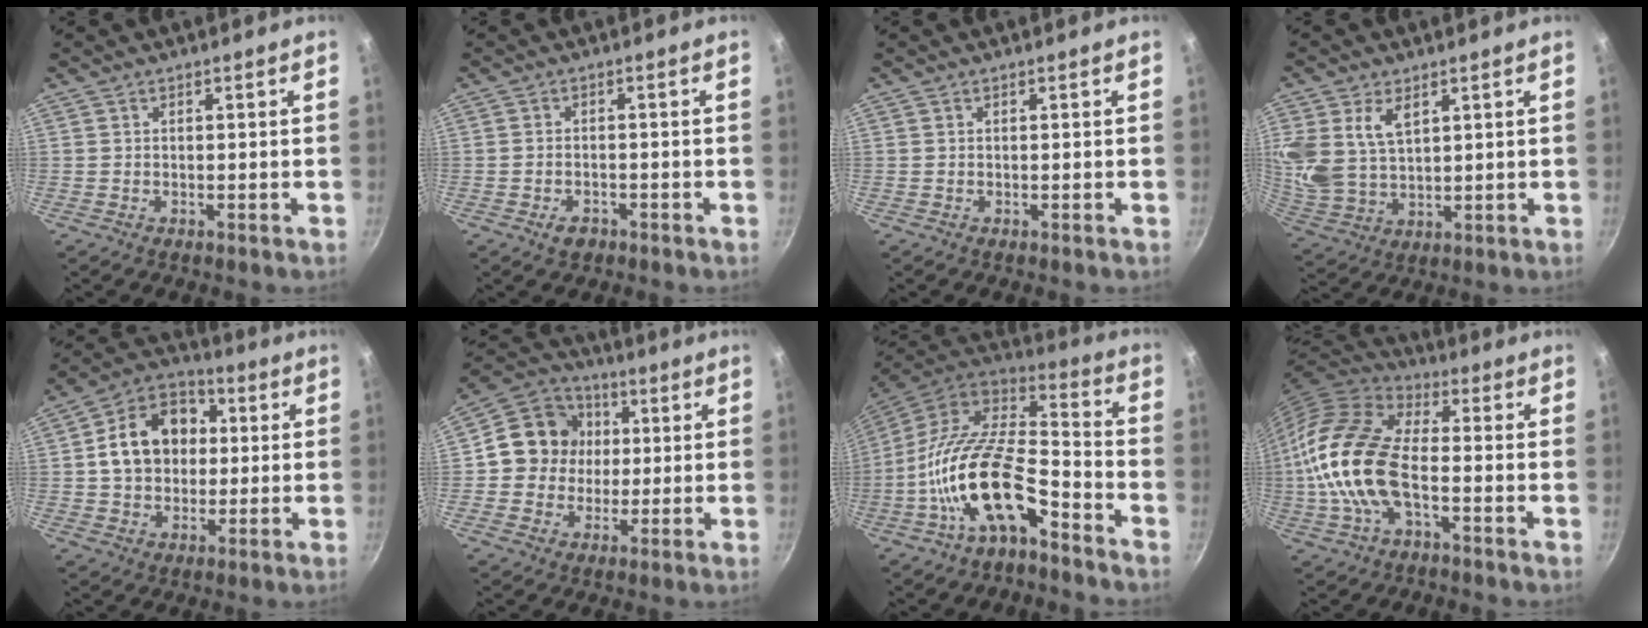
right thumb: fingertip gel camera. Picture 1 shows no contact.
{"total": 2.9, "force": [-1.7, 1.9, 1.3], "torque": [-0.018, 0.016, -0.023]}
{"total": 0.0}
{"total": 12.6, "force": [5.2, 8.1, 8.1], "torque": [-0.172, -0.020, 0.114]}
{"total": 15.2, "force": [1.8, 11.9, 9.2], "torque": [-0.124, 0.029, 0.018]}
{"total": 12.6, "force": [1.2, 11.6, 4.8], "torque": [-0.046, 0.019, 0.003]}
{"total": 20.2, "force": [-8.6, 8.9, 15.9], "torque": [-0.274, 0.058, -0.172]}
{"total": 17.9, "force": [-3.1, 9.3, 14.9], "torque": [-0.281, 0.031, -0.073]}